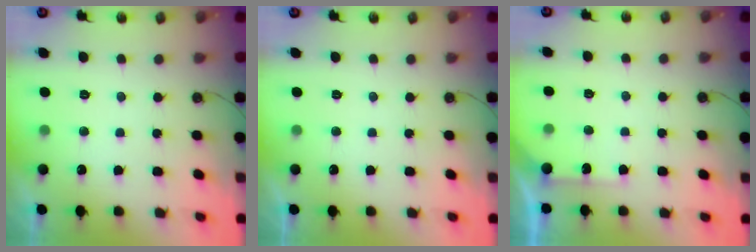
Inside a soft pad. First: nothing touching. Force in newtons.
{"total": 0.0}
{"total": 4.1, "press": 4.1, "slide": 0.3}